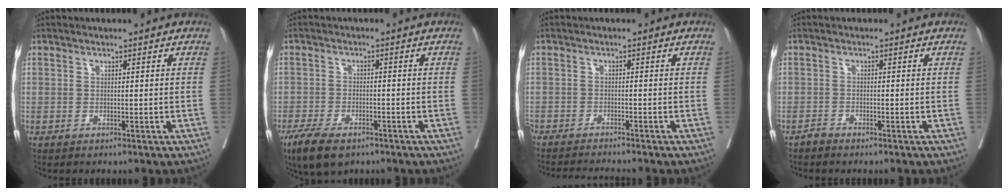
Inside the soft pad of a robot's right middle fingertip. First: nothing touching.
{"total": 8.0, "force": [-5.6, 3.1, 4.8], "torque": [-0.089, -0.013, -0.094]}
{"total": 7.0, "force": [-6.7, -0.2, 2.2], "torque": [-0.022, -0.016, -0.105]}
{"total": 0.9, "force": [-0.9, 0.1, 0.0], "torque": [-0.001, 0.001, -0.017]}